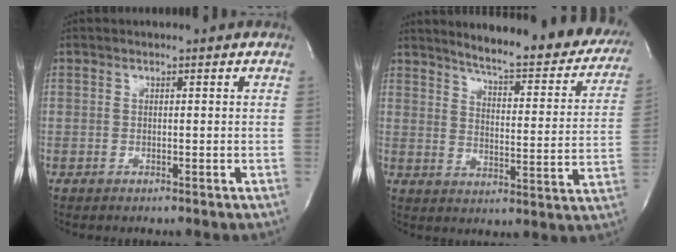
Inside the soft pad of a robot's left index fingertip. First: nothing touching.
{"total": 22.1, "force": [19.2, 4.0, 10.0], "torque": [-0.124, -0.054, 0.228]}